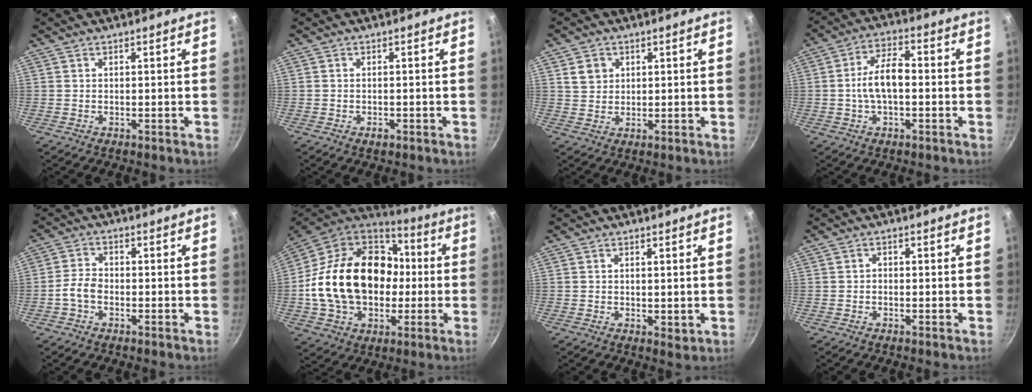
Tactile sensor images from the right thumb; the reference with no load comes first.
{"total": 1.2, "force": [-0.7, 0.7, 0.7], "torque": [-0.012, 0.001, -0.012]}
{"total": 4.1, "force": [1.4, 3.6, 1.5], "torque": [-0.008, 0.003, 0.026]}
{"total": 8.4, "force": [-0.7, 4.2, 7.2], "torque": [-0.119, 0.031, -0.019]}
{"total": 4.1, "force": [-1.6, 2.8, 2.6], "torque": [-0.049, 0.024, -0.038]}
{"total": 26.8, "force": [-0.2, 19.6, 18.2], "torque": [-0.301, 0.046, 0.007]}
{"total": 2.1, "force": [0.3, 1.4, 1.5], "torque": [-0.020, -0.004, 0.006]}
{"total": 1.1, "force": [-0.5, 0.8, 0.5], "torque": [-0.010, 0.007, -0.009]}